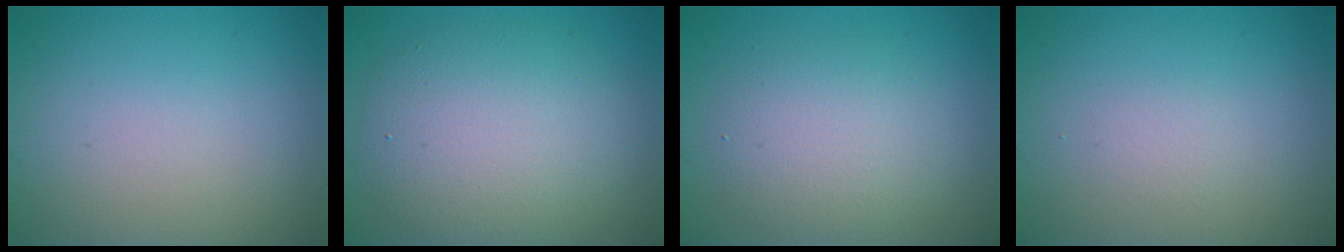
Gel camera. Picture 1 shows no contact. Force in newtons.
{"total": 7.2, "press": 7.2, "slide": 0.3}
{"total": 3.9, "press": 3.9, "slide": 0.1}
{"total": 0.7, "press": 0.7, "slide": 0.0}